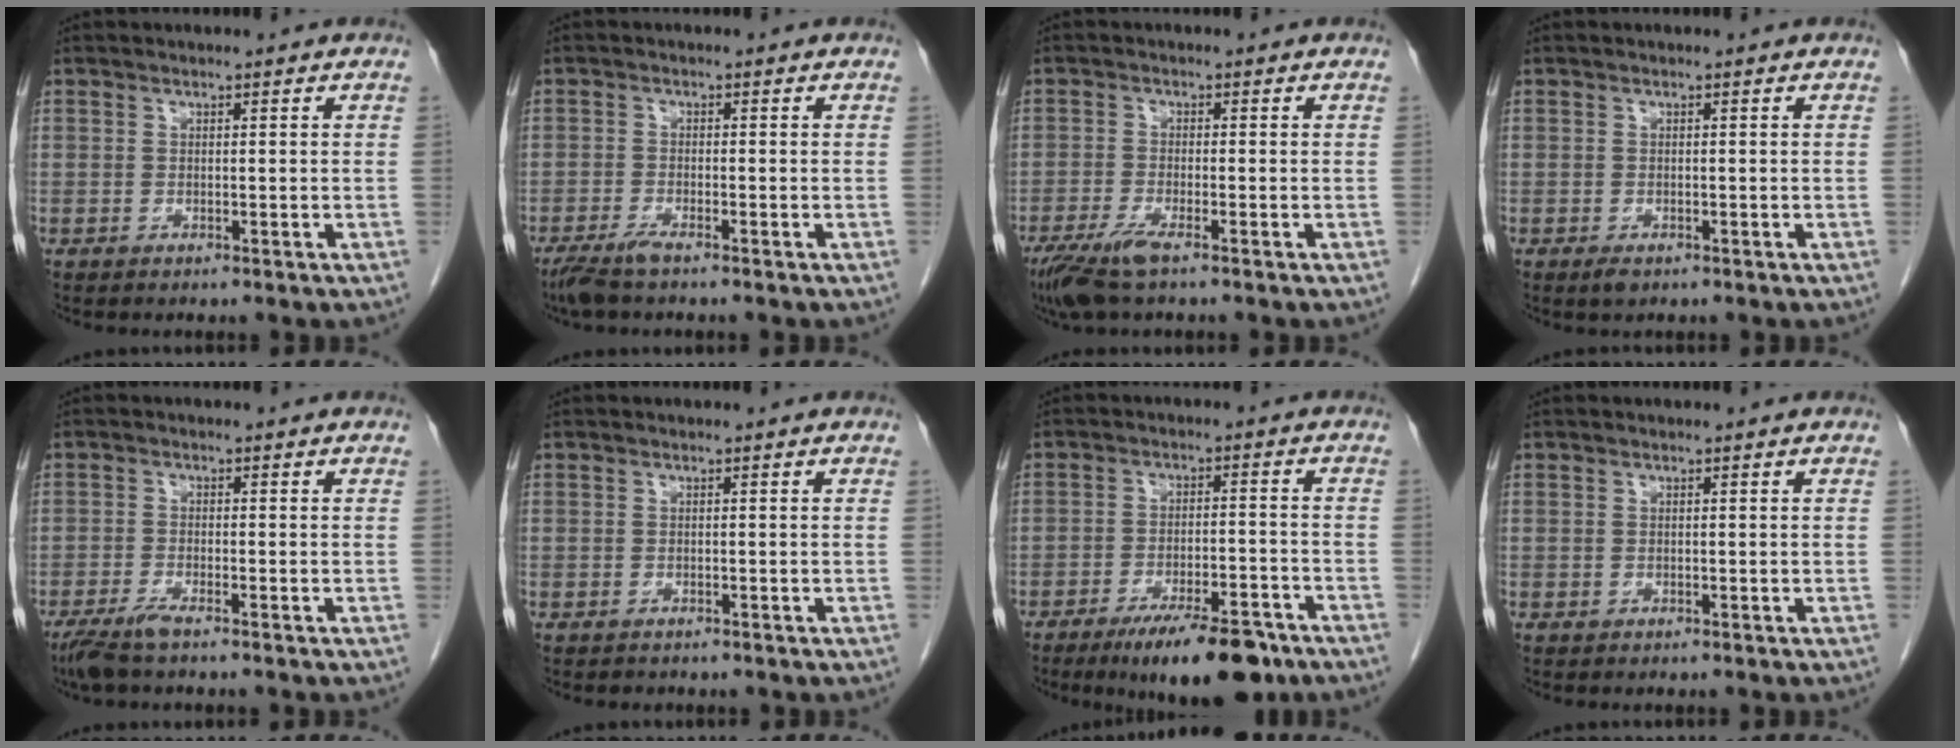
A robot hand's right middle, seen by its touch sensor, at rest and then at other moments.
{"total": 3.3, "force": [-2.6, 0.3, 2.1], "torque": [-0.046, -0.008, -0.052]}
{"total": 5.3, "force": [-3.5, 0.6, 3.9], "torque": [-0.081, -0.016, -0.067]}
{"total": 1.2, "force": [-0.7, 0.5, 0.7], "torque": [-0.013, -0.001, -0.006]}
{"total": 3.6, "force": [-2.8, 0.4, 2.3], "torque": [-0.052, -0.009, -0.055]}
{"total": 0.6, "force": [-0.5, 0.4, 0.0], "torque": [-0.006, 0.001, -0.008]}
{"total": 11.9, "force": [-8.5, 3.1, 7.7], "torque": [-0.111, -0.009, -0.132]}
{"total": 0.0}